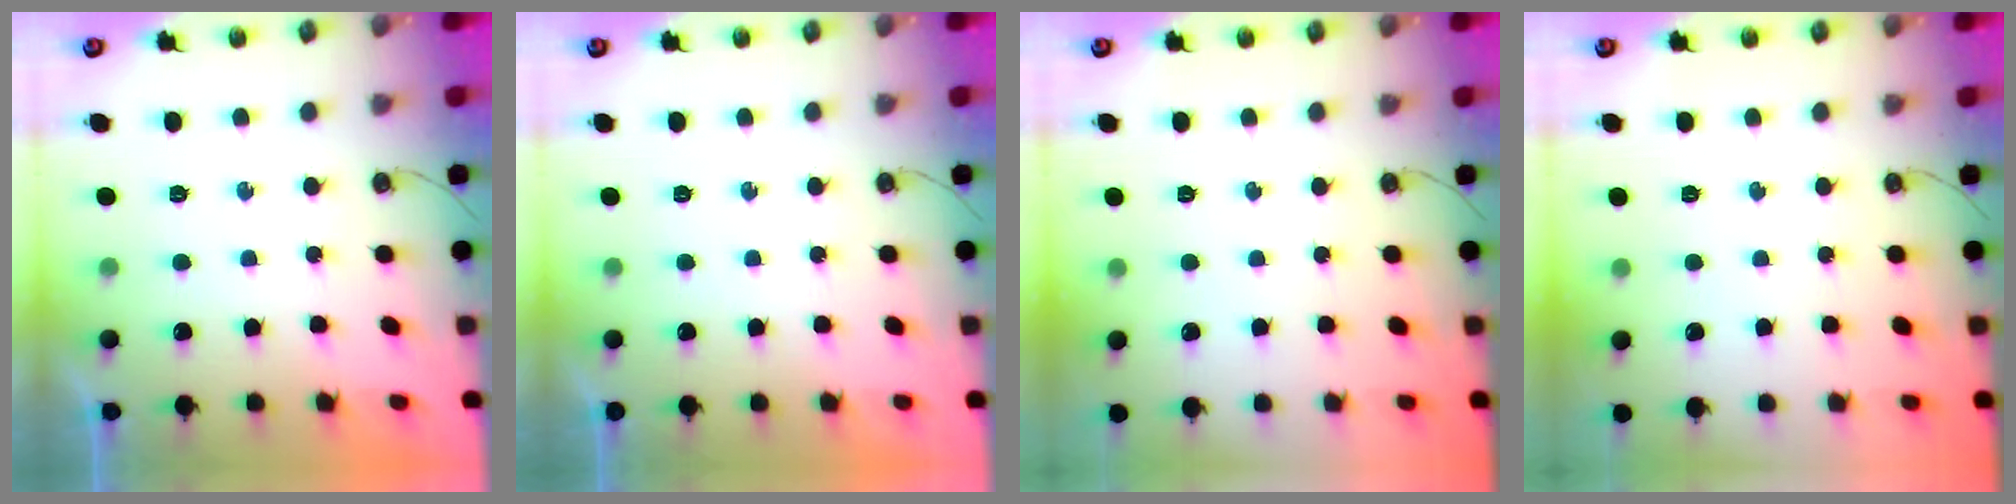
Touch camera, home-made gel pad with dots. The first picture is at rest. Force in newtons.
{"total": 0.0}
{"total": 0.0}
{"total": 0.0}